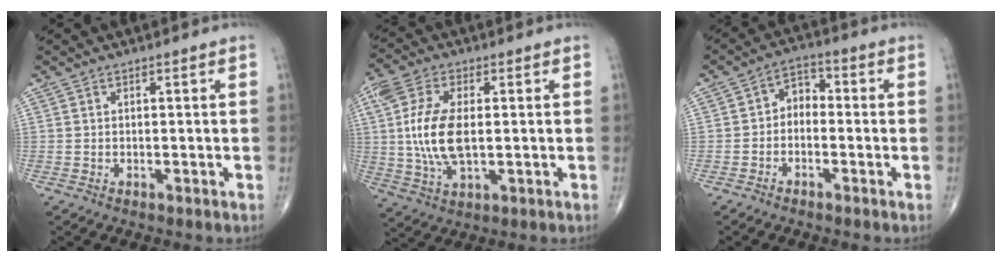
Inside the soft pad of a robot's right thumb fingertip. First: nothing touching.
{"total": 12.3, "force": [0.7, 6.2, 10.6], "torque": [-0.237, -0.002, 0.017]}
{"total": 4.5, "force": [-0.9, 3.2, 2.9], "torque": [-0.030, 0.026, -0.030]}